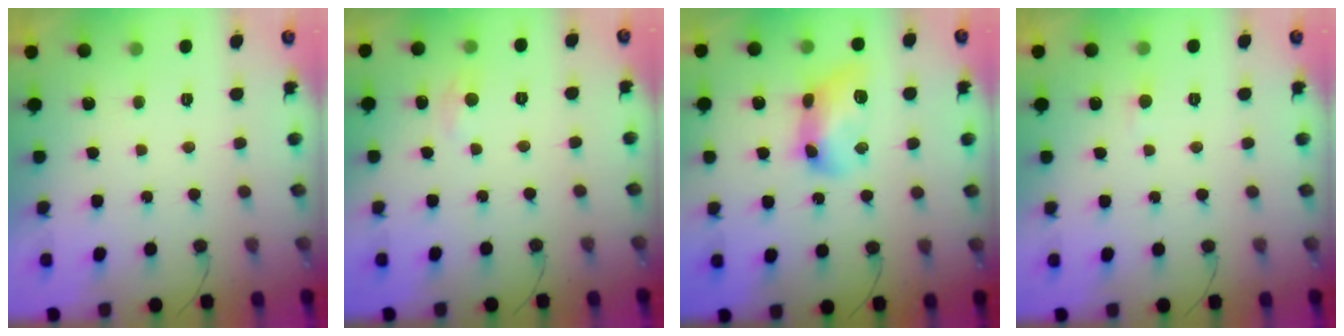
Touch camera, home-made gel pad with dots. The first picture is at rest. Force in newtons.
{"total": 3.9, "press": 3.9, "slide": 0.5}
{"total": 12.7, "press": 12.6, "slide": 0.9}
{"total": 2.0, "press": 2.0, "slide": 0.2}